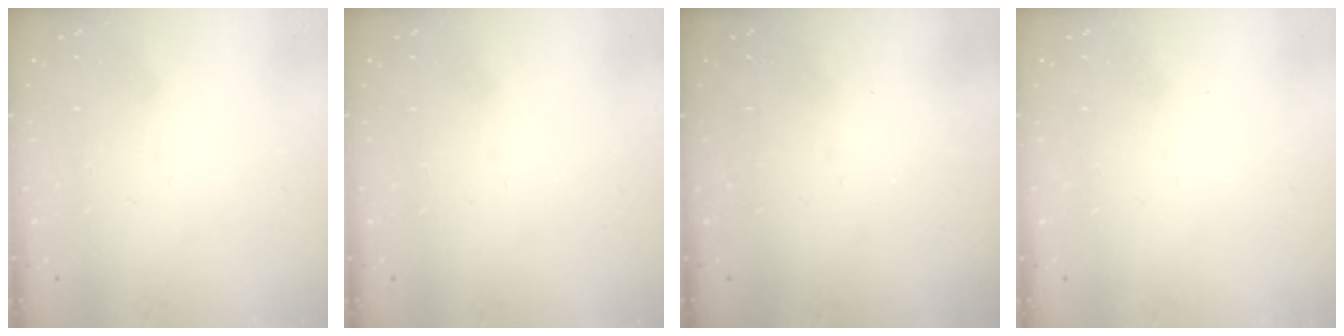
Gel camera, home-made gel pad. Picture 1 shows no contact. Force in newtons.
{"total": 0.0}
{"total": 0.0}
{"total": 0.0}